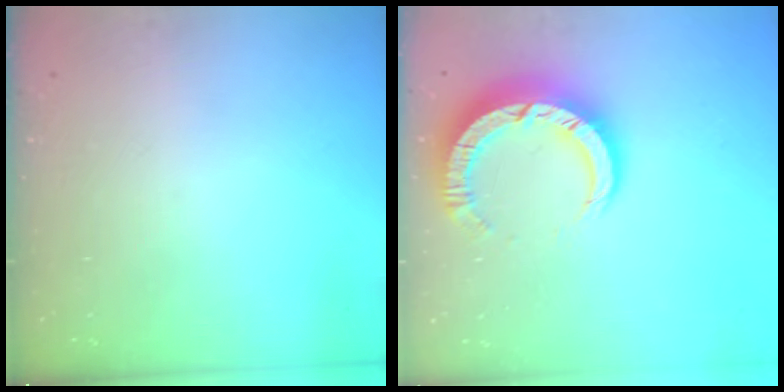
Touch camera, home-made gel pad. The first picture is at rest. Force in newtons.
{"total": 10.4, "press": 10.4, "slide": 1.1}